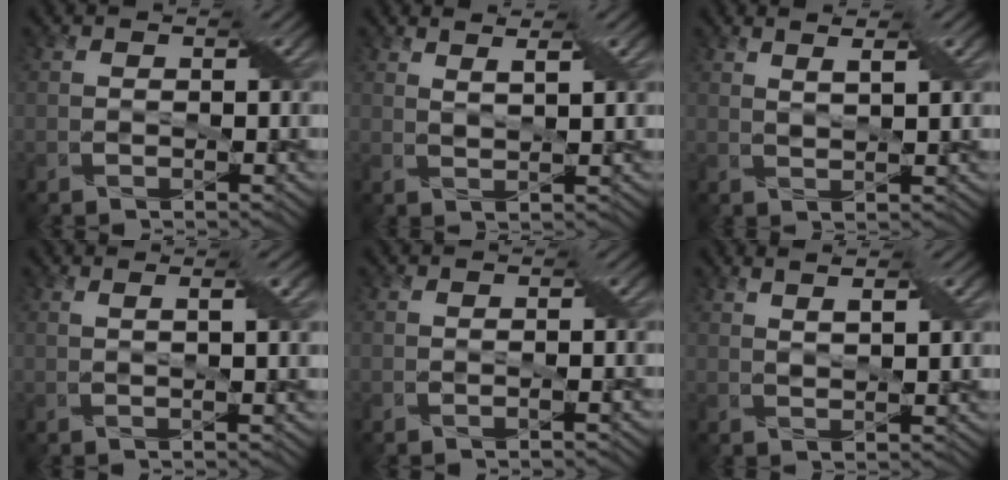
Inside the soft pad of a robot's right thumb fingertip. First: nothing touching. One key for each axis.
{"total": 2.6, "fx": 1.8, "fy": 0.2, "fz": 1.9, "tx": -0.030, "ty": -0.002, "tz": 0.035}
{"total": 2.8, "fx": 1.7, "fy": 0.3, "fz": 2.2, "tx": -0.032, "ty": -0.002, "tz": 0.033}
{"total": 3.1, "fx": 0.7, "fy": 0.3, "fz": 3.0, "tx": -0.047, "ty": 0.013, "tz": 0.007}
{"total": 0.6, "fx": -0.4, "fy": -0.1, "fz": 0.5, "tx": -0.008, "ty": 0.004, "tz": -0.006}
{"total": 3.1, "fx": 1.8, "fy": 0.5, "fz": 2.5, "tx": -0.033, "ty": 0.001, "tz": 0.027}